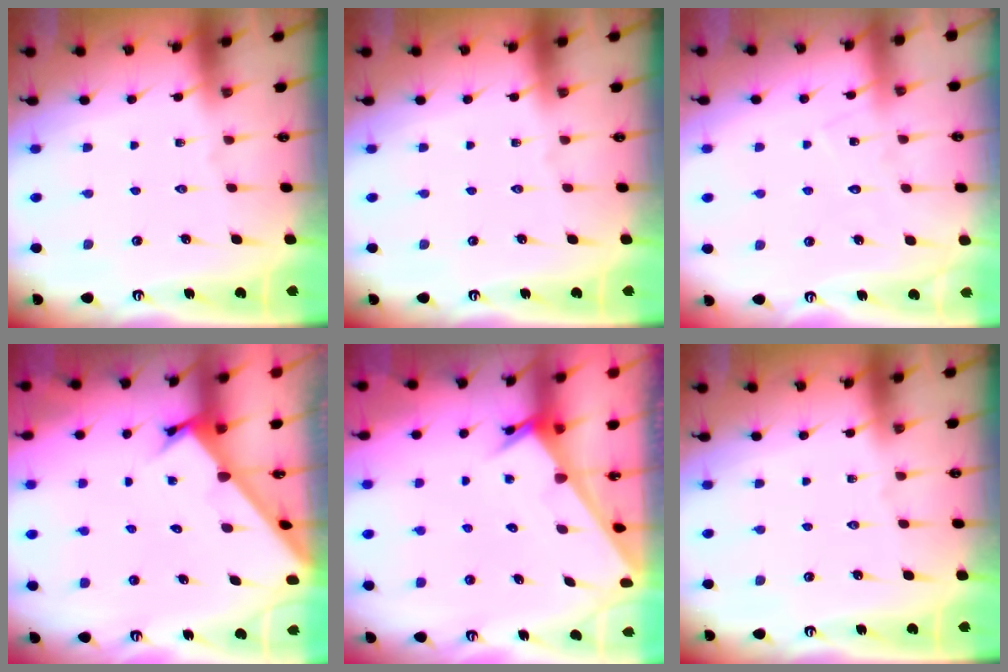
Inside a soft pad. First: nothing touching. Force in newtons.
{"total": 0.0}
{"total": 7.2, "press": 7.2, "slide": 0.4}
{"total": 2.5, "press": 2.5, "slide": 0.2}
{"total": 2.5, "press": 2.5, "slide": 0.1}
{"total": 0.0}